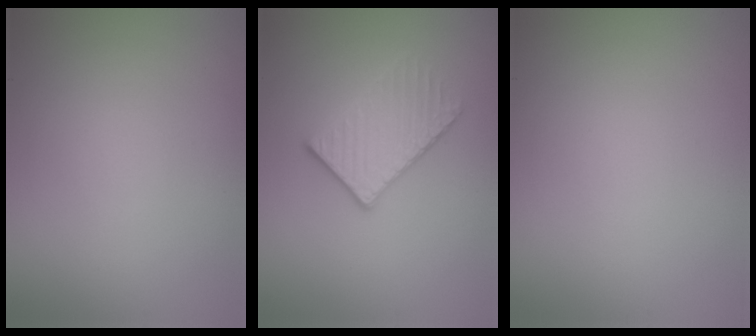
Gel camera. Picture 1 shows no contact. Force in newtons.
{"total": 3.0, "press": 2.9, "slide": 0.8}
{"total": 0.0}